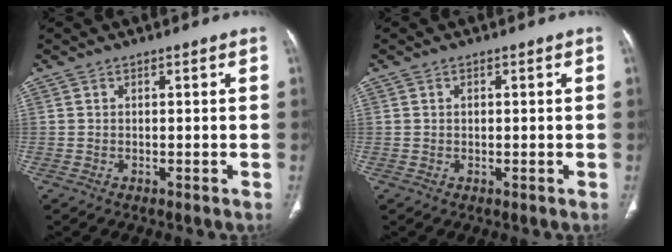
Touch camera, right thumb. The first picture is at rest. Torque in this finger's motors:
{"motor_torque": [0.10, -0.05, 0.13, -0.32, -0.04]}